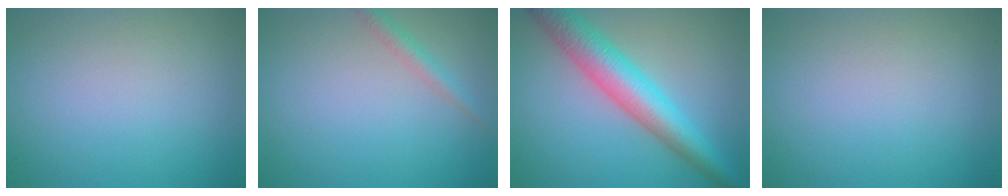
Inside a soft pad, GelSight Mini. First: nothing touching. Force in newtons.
{"total": 1.6, "press": 1.6, "slide": 0.1}
{"total": 6.9, "press": 6.9, "slide": 0.2}
{"total": 0.0}